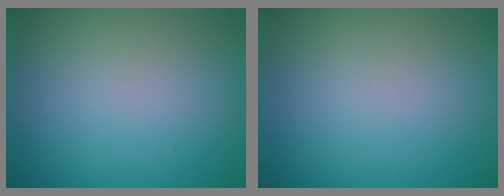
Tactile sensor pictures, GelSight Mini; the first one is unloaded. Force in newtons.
{"total": 0.0}